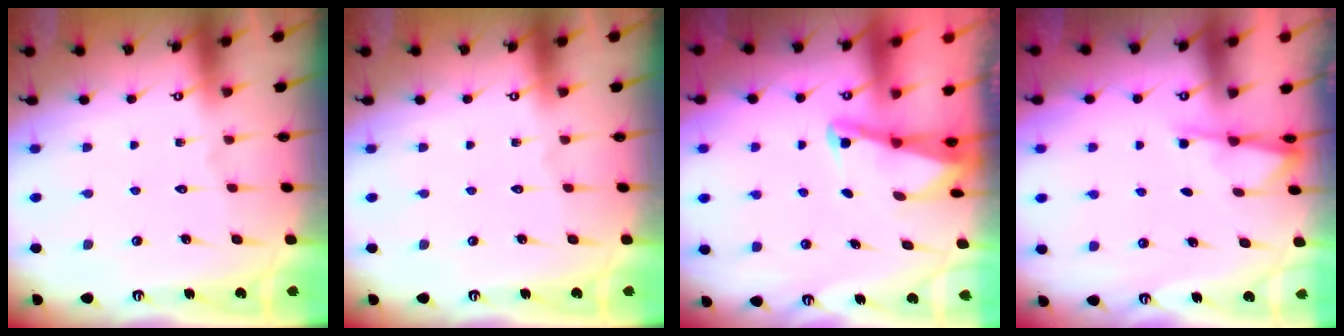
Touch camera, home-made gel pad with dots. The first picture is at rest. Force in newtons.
{"total": 0.0}
{"total": 2.3, "press": 2.2, "slide": 0.4}
{"total": 1.8, "press": 1.7, "slide": 0.4}